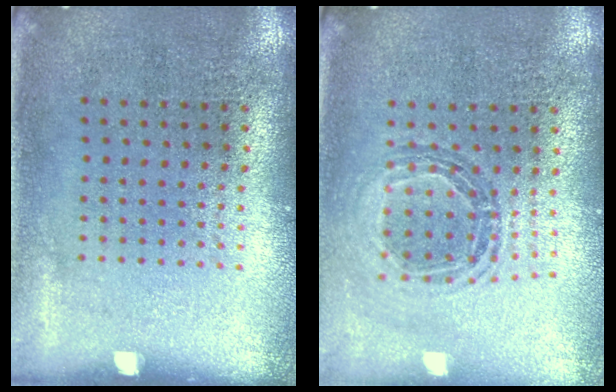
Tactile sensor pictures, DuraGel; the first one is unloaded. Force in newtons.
{"total": 0.8, "press": 0.8, "slide": 0.1}